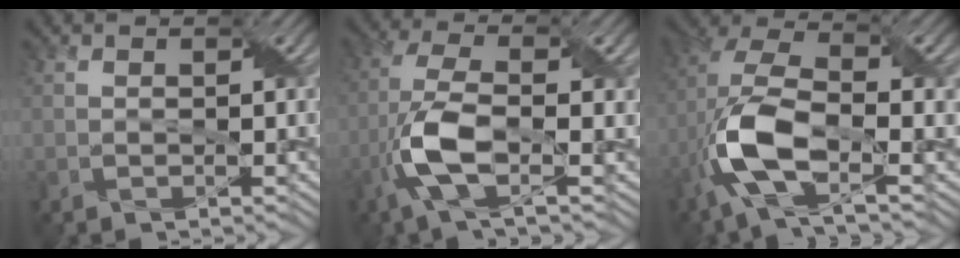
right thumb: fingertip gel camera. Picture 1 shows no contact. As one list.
[{"total": 8.6, "force": [-2.6, 2.7, 7.7], "torque": [-0.179, 0.010, -0.060]}, {"total": 11.4, "force": [-3.4, 4.5, 9.9], "torque": [-0.223, 0.008, -0.077]}]